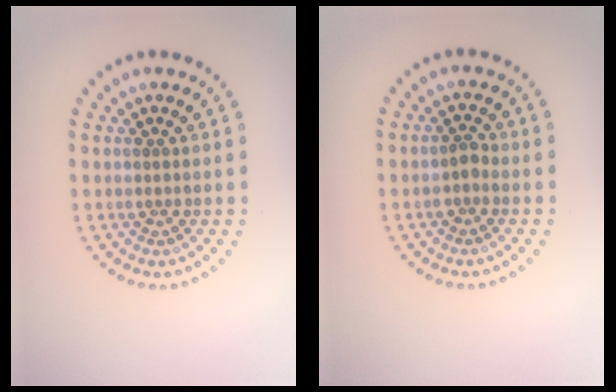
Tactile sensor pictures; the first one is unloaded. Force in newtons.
{"total": 0.9, "press": 0.8, "slide": 0.3}